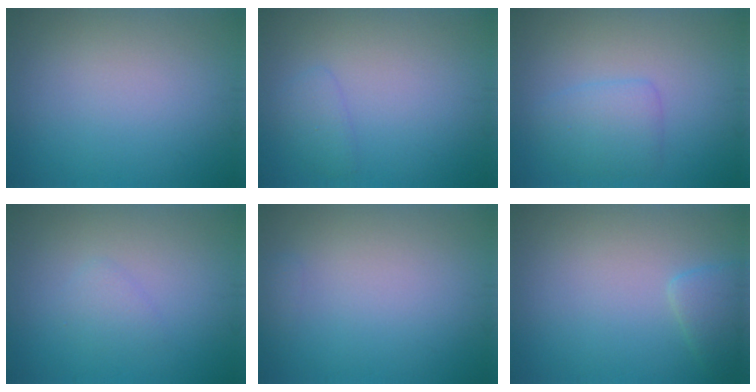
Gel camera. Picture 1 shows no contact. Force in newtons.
{"total": 1.3, "press": 1.3, "slide": 0.0}
{"total": 2.5, "press": 2.5, "slide": 0.2}
{"total": 1.2, "press": 1.2, "slide": 0.1}
{"total": 0.6, "press": 0.6, "slide": 0.1}
{"total": 1.8, "press": 1.8, "slide": 0.2}